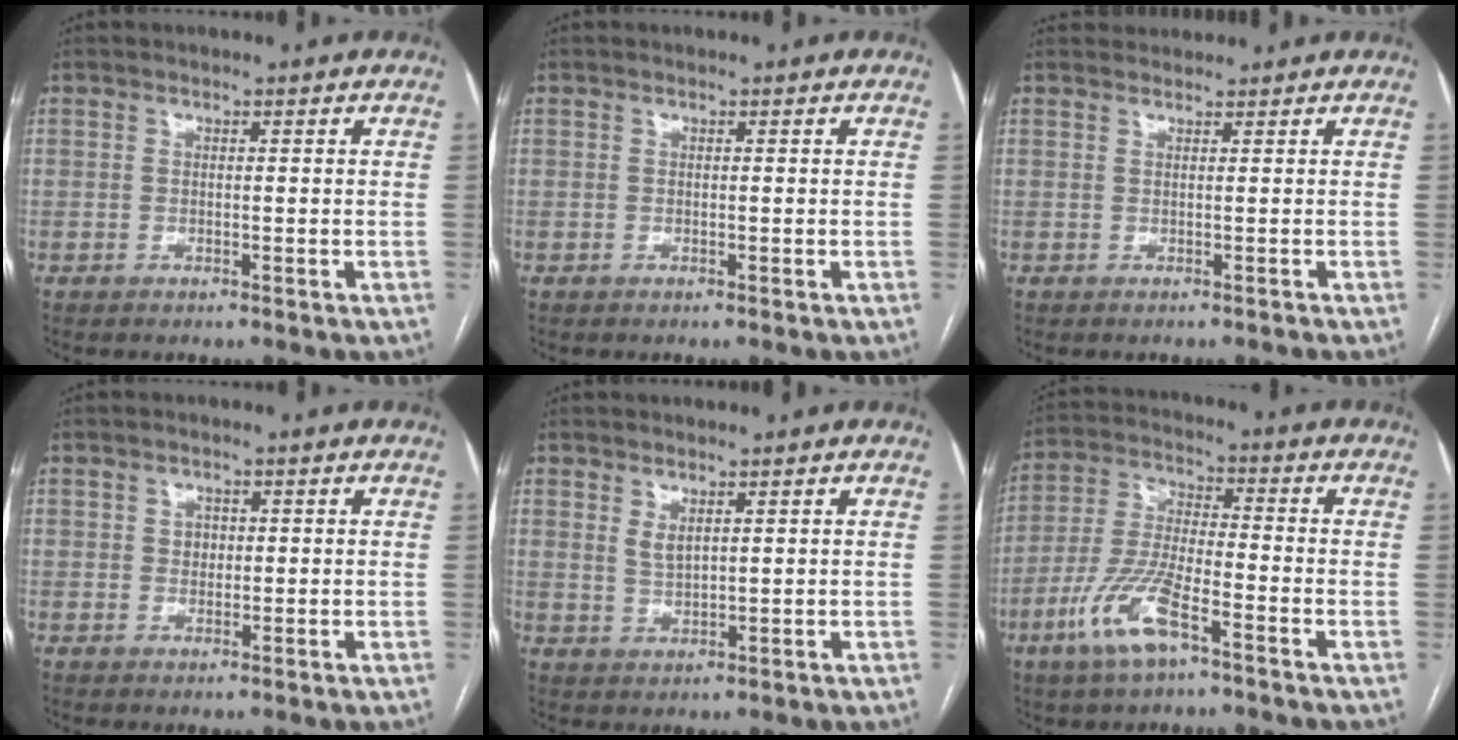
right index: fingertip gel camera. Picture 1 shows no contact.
{"total": 0.0}
{"total": 1.1, "force": [0.8, 0.7, 0.4], "torque": [-0.025, 0.022, 0.012]}
{"total": 1.7, "force": [0.3, 1.4, 0.8], "torque": [-0.011, 0.001, 0.004]}
{"total": 2.2, "force": [1.3, 0.9, 1.5], "torque": [-0.032, -0.004, 0.033]}
{"total": 10.4, "force": [-5.6, 2.3, 8.5], "torque": [-0.186, -0.010, -0.109]}